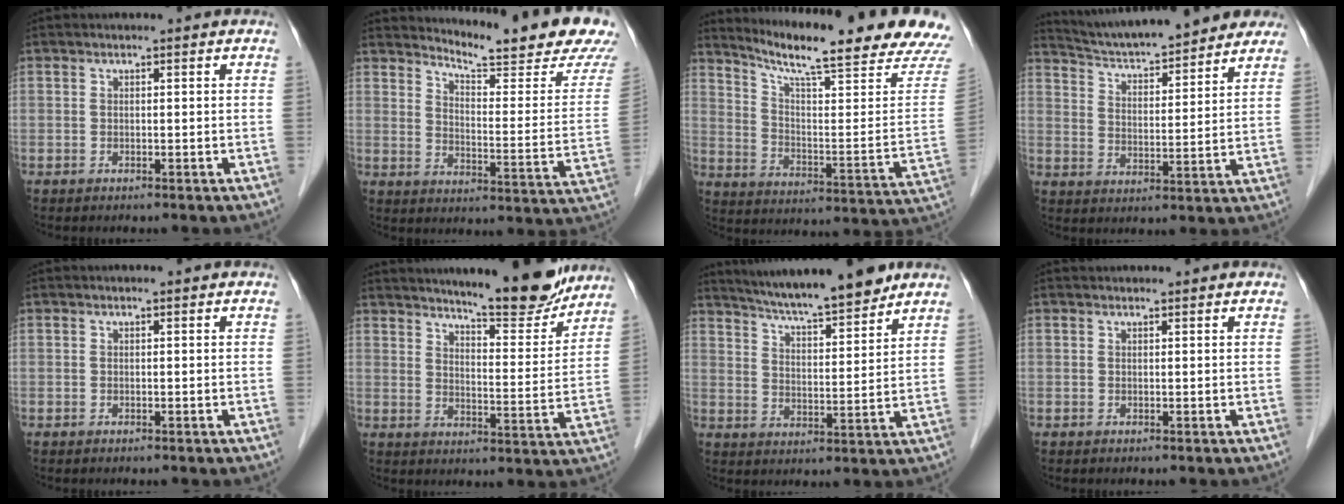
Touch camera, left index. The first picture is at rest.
{"total": 18.1, "force": [16.5, 0.3, 7.4], "torque": [-0.113, -0.095, 0.203]}
{"total": 22.5, "force": [19.5, -0.7, 11.3], "torque": [-0.183, -0.078, 0.266]}
{"total": 18.8, "force": [17.0, 3.2, 7.3], "torque": [-0.110, 0.019, 0.244]}
{"total": 0.0}
{"total": 13.9, "force": [12.5, 1.3, 5.8], "torque": [-0.081, -0.022, 0.170]}
{"total": 13.6, "force": [12.1, 0.7, 6.2], "torque": [-0.100, 0.003, 0.189]}
{"total": 2.2, "force": [2.1, 0.3, 0.4], "torque": [-0.009, 0.024, 0.029]}